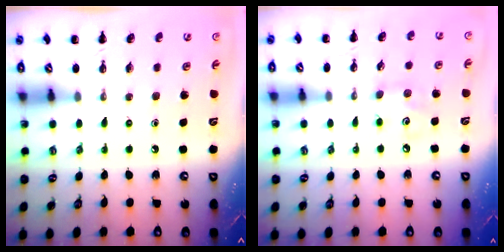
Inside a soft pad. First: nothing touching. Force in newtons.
{"total": 4.5, "press": 4.5, "slide": 0.7}